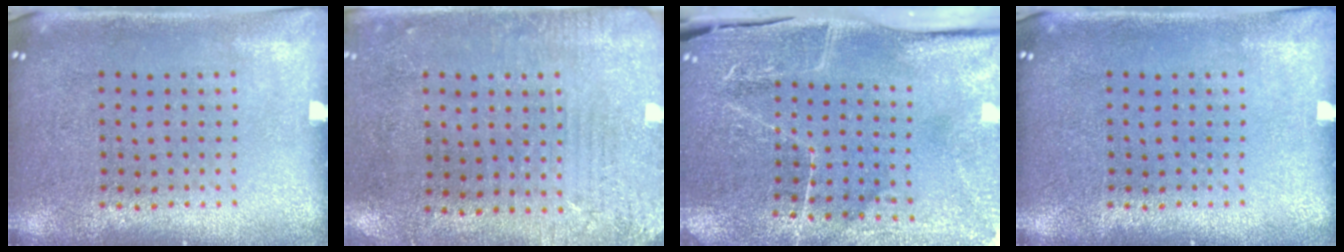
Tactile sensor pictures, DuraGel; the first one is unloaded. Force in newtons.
{"total": 2.9, "press": 2.4, "slide": 1.6}
{"total": 3.9, "press": 3.8, "slide": 1.1}
{"total": 0.0}